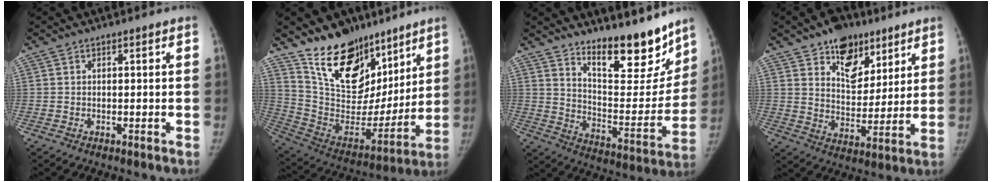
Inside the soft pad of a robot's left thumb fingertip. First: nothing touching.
{"total": 22.3, "force": [15.5, 12.5, 10.1], "torque": [-0.114, -0.085, 0.269]}
{"total": 17.9, "force": [13.7, 5.7, 9.9], "torque": [-0.091, -0.114, 0.217]}
{"total": 13.4, "force": [8.3, 8.3, 6.4], "torque": [-0.054, -0.045, 0.133]}